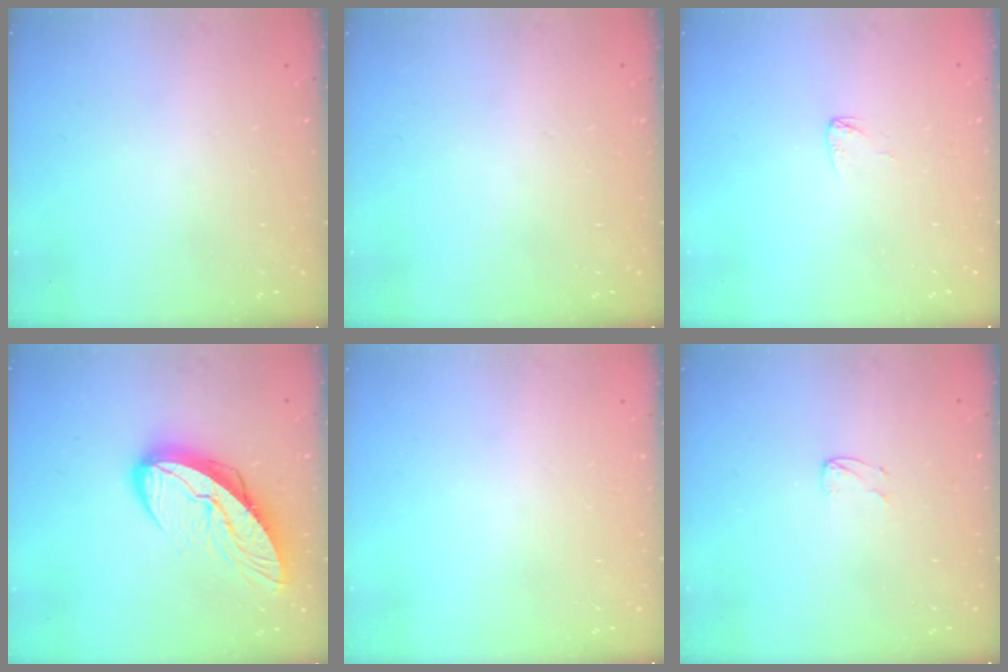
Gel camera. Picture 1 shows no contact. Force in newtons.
{"total": 0.0}
{"total": 2.9, "press": 2.9, "slide": 0.2}
{"total": 12.9, "press": 12.9, "slide": 1.2}
{"total": 0.0}
{"total": 3.1, "press": 3.1, "slide": 0.3}